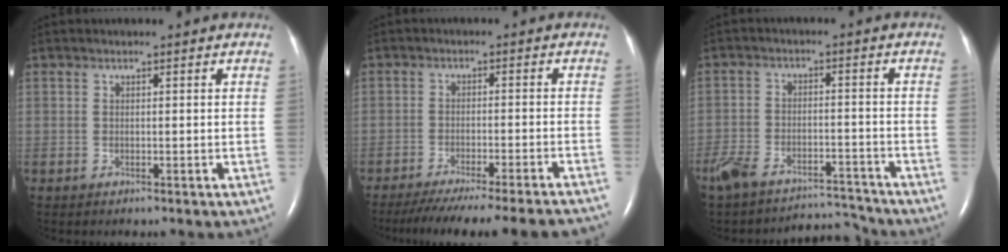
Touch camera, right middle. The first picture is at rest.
{"total": 20.1, "force": [-18.4, 0.2, 8.1], "torque": [-0.091, -0.041, -0.244]}
{"total": 10.8, "force": [-10.3, 2.4, 2.5], "torque": [-0.048, 0.023, -0.170]}